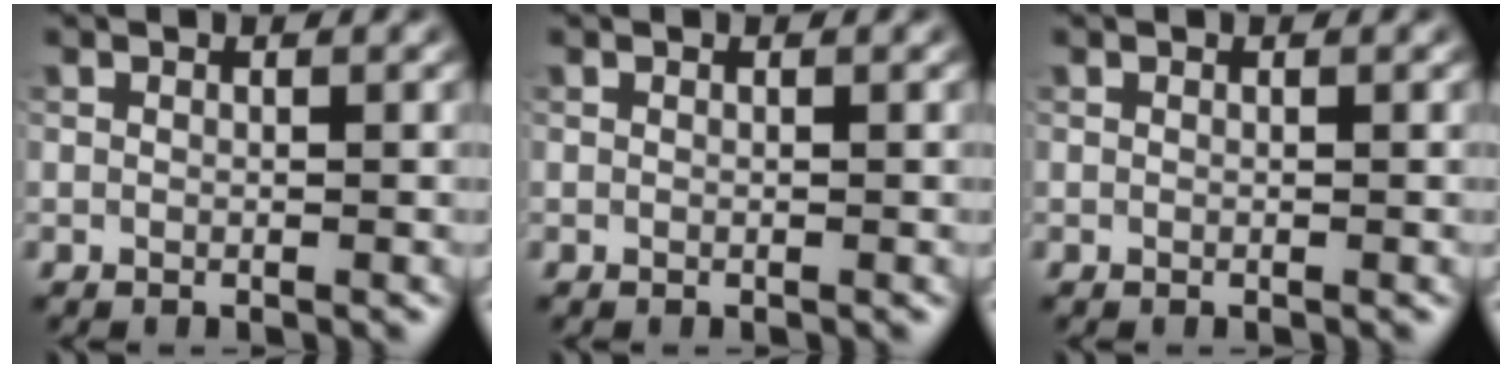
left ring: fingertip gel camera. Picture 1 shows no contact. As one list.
[{"total": 0.0}, {"total": 0.0}]